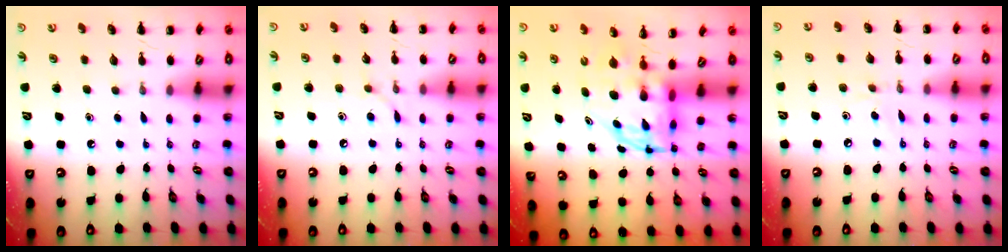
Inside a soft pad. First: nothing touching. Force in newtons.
{"total": 5.4, "press": 5.1, "slide": 2.0}
{"total": 5.3, "press": 5.1, "slide": 1.6}
{"total": 2.1, "press": 2.1, "slide": 0.6}